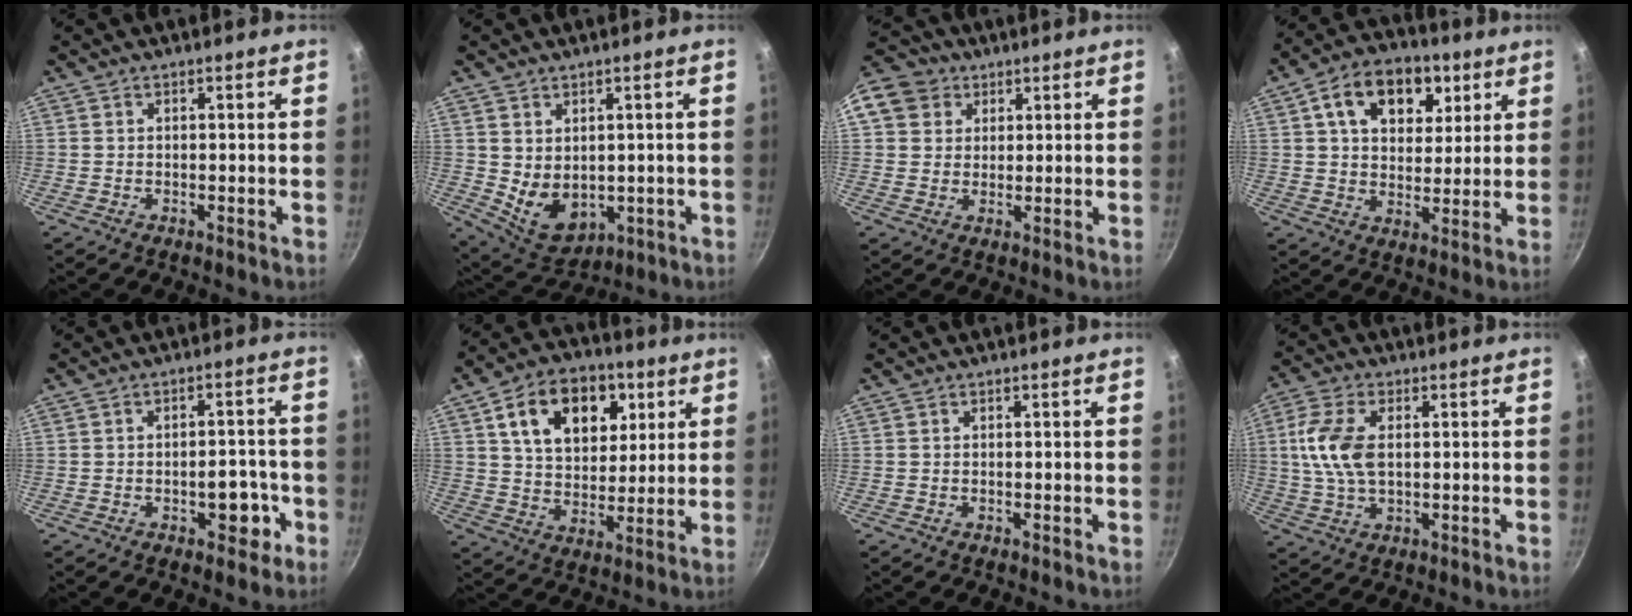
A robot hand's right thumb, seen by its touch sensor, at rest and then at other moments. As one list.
[{"total": 8.5, "force": [0.4, 6.2, 5.8], "torque": [-0.074, -0.020, 0.035]}, {"total": 11.2, "force": [4.2, 9.5, 4.2], "torque": [-0.077, 0.020, 0.068]}, {"total": 15.0, "force": [6.1, 10.2, 9.1], "torque": [-0.111, -0.006, 0.090]}, {"total": 6.2, "force": [-2.4, 3.5, 4.6], "torque": [-0.028, 0.020, -0.029]}, {"total": 17.1, "force": [6.6, 11.5, 10.8], "torque": [-0.136, -0.012, 0.103]}, {"total": 0.0}, {"total": 10.0, "force": [1.4, 5.7, 8.1], "torque": [-0.164, 0.006, 0.024]}]